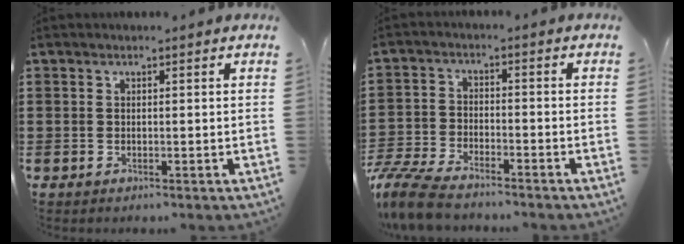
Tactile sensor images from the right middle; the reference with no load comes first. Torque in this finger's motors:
{"motor_torque": [1.63, -0.51, 0.76, 0.21]}